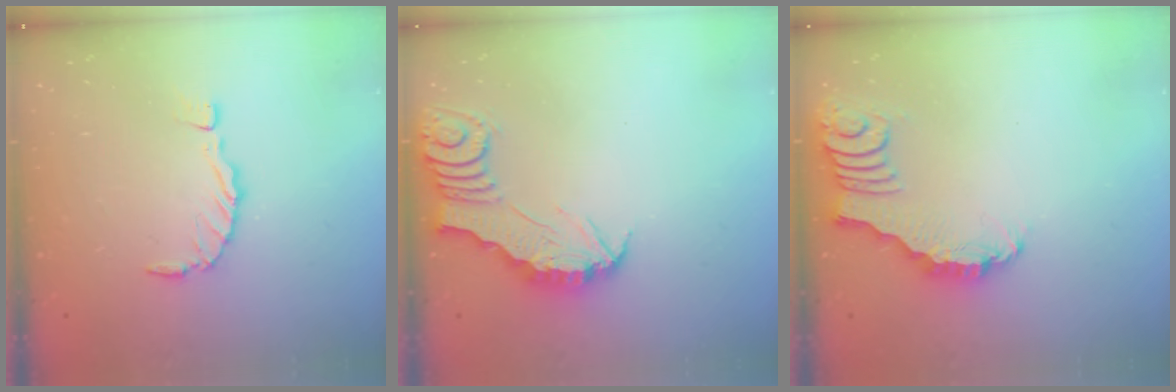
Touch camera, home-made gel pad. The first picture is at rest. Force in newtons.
{"total": 3.1, "press": 3.1, "slide": 0.2}
{"total": 3.2, "press": 3.2, "slide": 0.2}